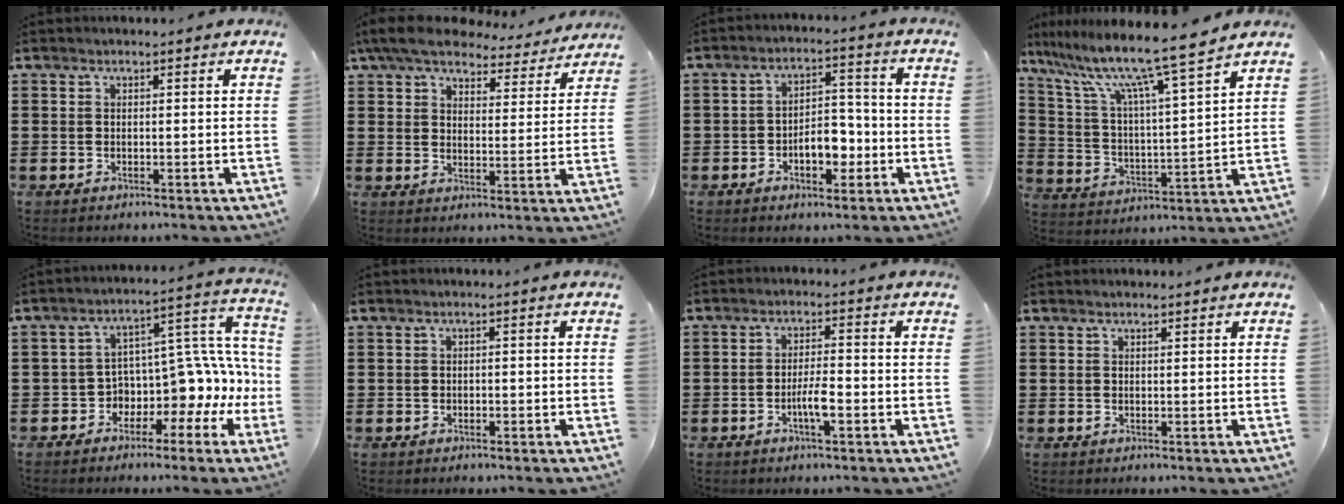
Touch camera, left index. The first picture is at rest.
{"total": 7.3, "force": [6.6, 1.5, 2.8], "torque": [-0.075, -0.033, 0.116]}
{"total": 6.4, "force": [-2.2, 3.5, 4.9], "torque": [-0.070, 0.007, -0.043]}
{"total": 10.2, "force": [8.5, -0.7, 5.6], "torque": [-0.142, -0.057, 0.135]}
{"total": 6.1, "force": [0.5, 4.7, 3.8], "torque": [-0.091, -0.046, 0.008]}
{"total": 0.7, "force": [-0.6, 0.3, 0.2], "torque": [-0.009, -0.001, -0.012]}
{"total": 4.1, "force": [-1.5, 0.8, 3.7], "torque": [-0.071, 0.003, -0.030]}
{"total": 0.5, "force": [0.5, 0.0, 0.2], "torque": [-0.006, -0.002, 0.010]}